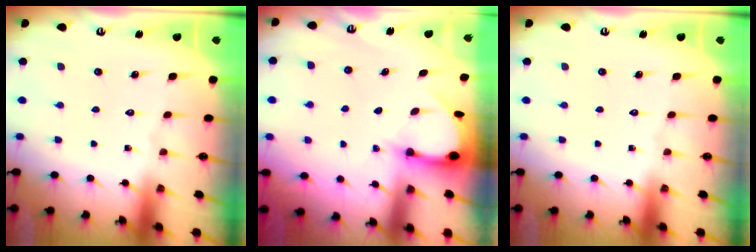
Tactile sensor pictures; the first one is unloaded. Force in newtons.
{"total": 2.8, "press": 2.8, "slide": 0.2}
{"total": 0.0}